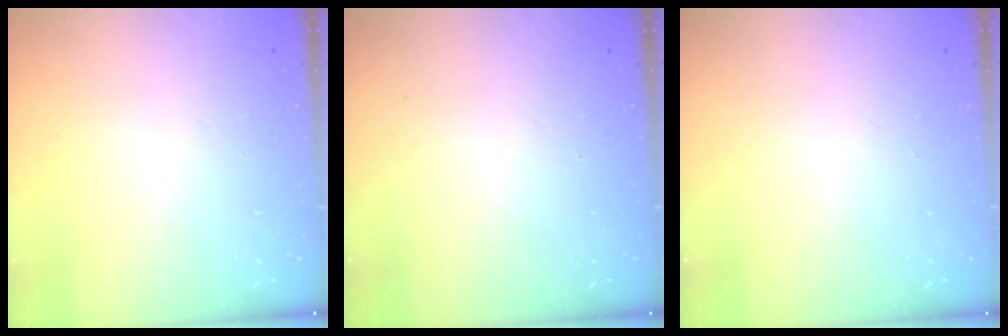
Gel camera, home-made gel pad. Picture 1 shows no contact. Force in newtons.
{"total": 0.0}
{"total": 0.0}